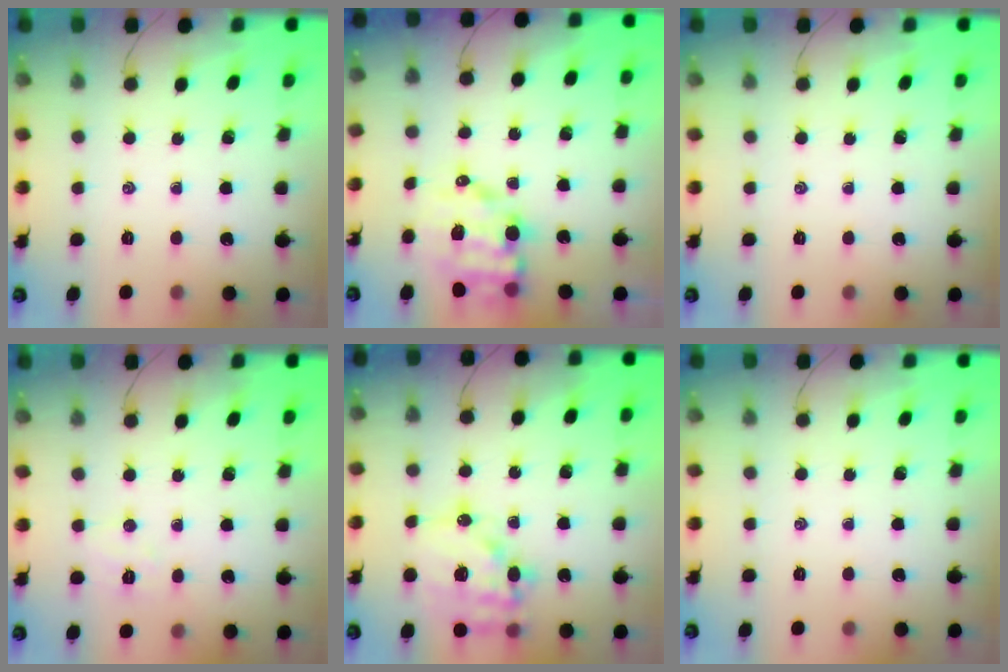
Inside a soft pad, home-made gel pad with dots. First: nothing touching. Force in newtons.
{"total": 10.8, "press": 10.7, "slide": 1.6}
{"total": 0.0}
{"total": 5.2, "press": 5.1, "slide": 1.1}
{"total": 15.6, "press": 15.3, "slide": 3.2}
{"total": 0.0}